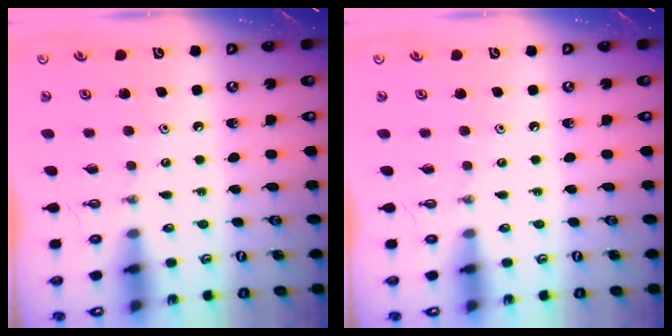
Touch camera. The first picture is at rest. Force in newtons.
{"total": 0.0}